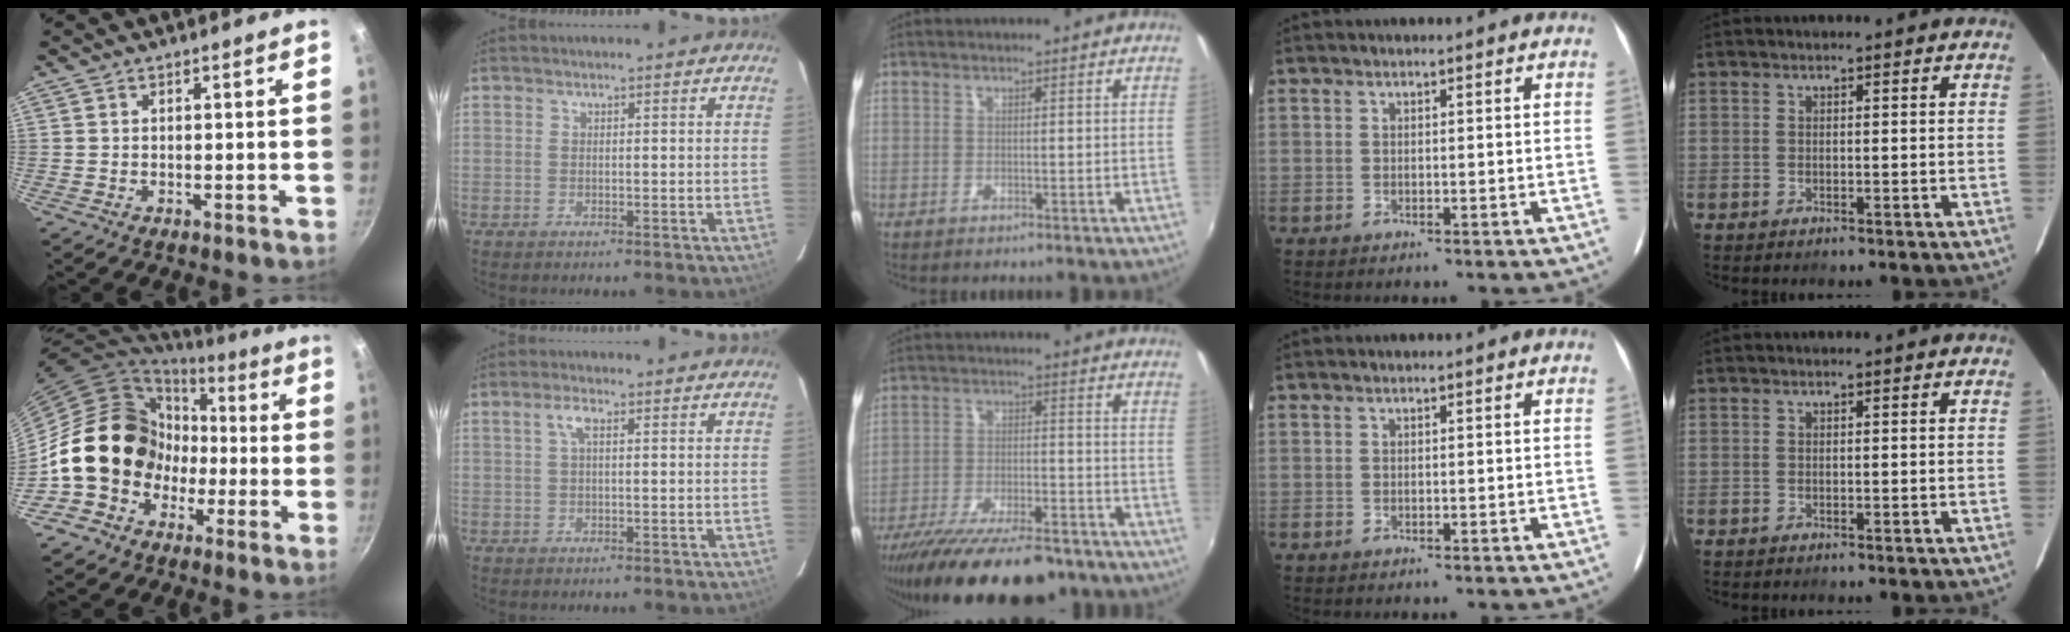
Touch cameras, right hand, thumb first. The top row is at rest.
{"thumb": {"total": 18.2, "force": [-2.2, 15.1, 9.8], "torque": [-0.124, 0.062, -0.035]}, "index": {"total": 2.3, "force": [0.6, 0.6, 2.2], "torque": [-0.046, 0.008, 0.010]}, "middle": {"total": 21.3, "force": [-17.0, 5.8, 11.5], "torque": [-0.216, -0.042, -0.253]}}